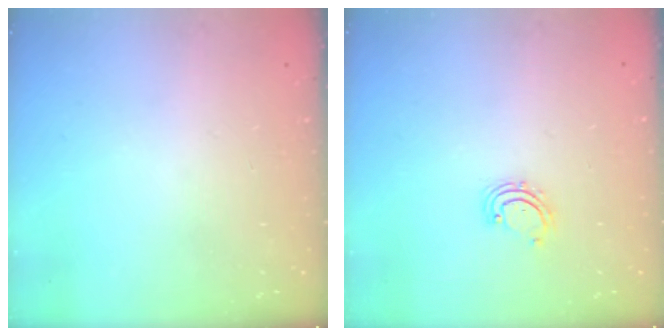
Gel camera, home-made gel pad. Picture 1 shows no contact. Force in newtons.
{"total": 2.9, "press": 2.9, "slide": 0.4}